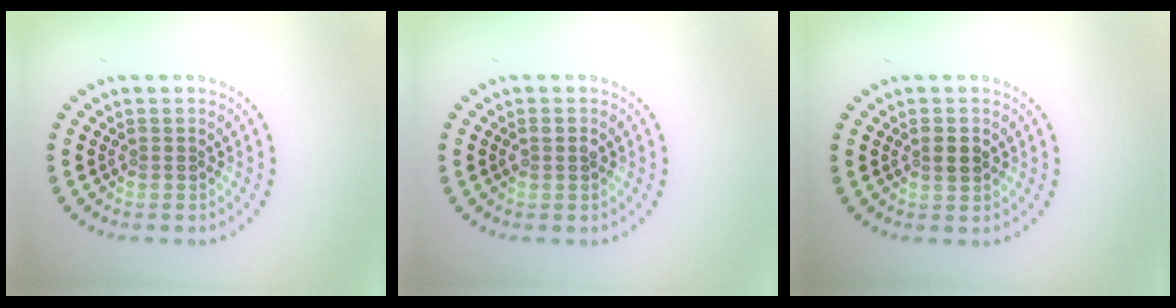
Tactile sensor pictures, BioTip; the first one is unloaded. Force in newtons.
{"total": 1.1, "press": 1.0, "slide": 0.3}
{"total": 1.2, "press": 1.2, "slide": 0.1}